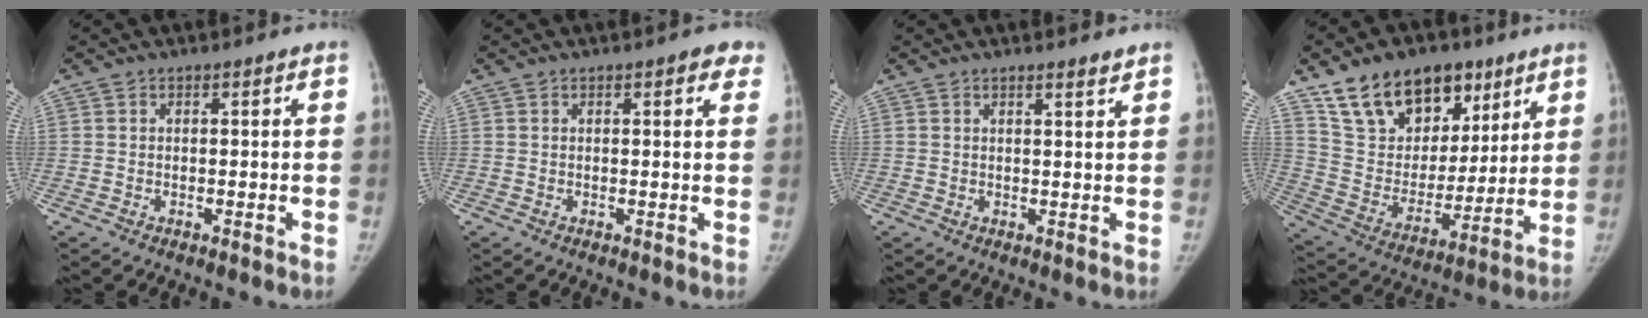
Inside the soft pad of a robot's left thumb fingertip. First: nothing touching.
{"total": 3.2, "force": [1.7, 1.3, 2.3], "torque": [-0.006, -0.001, 0.011]}
{"total": 1.6, "force": [1.4, 0.1, 0.8], "torque": [-0.007, -0.011, 0.022]}
{"total": 22.3, "force": [13.9, 13.7, 10.8], "torque": [-0.140, -0.041, 0.247]}